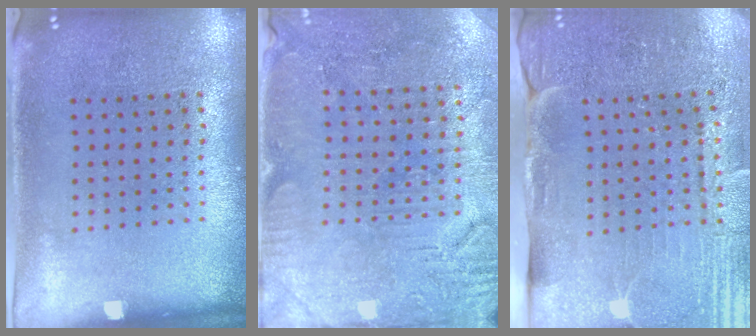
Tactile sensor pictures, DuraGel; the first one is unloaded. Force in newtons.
{"total": 3.0, "press": 2.9, "slide": 0.6}
{"total": 3.6, "press": 3.5, "slide": 0.7}